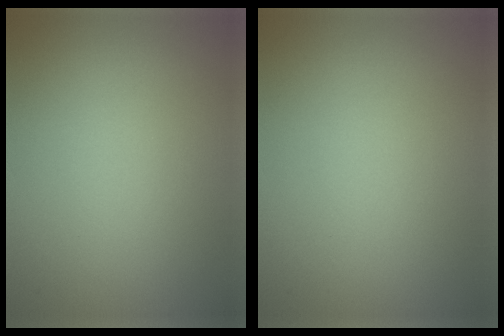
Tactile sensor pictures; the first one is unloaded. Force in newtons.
{"total": 0.0}